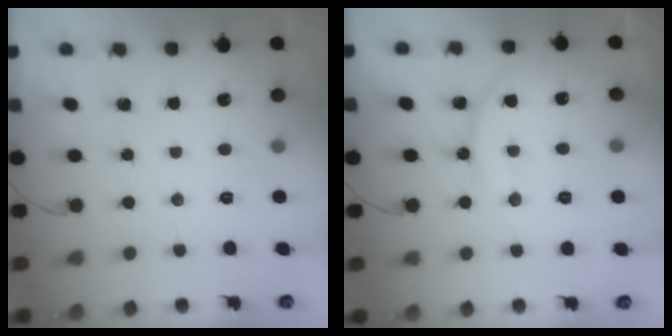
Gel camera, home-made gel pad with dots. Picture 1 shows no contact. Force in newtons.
{"total": 12.5, "press": 12.5, "slide": 0.9}